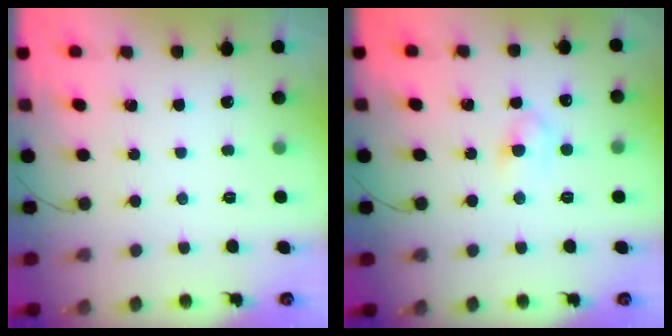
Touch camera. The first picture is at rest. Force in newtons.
{"total": 3.9, "press": 3.6, "slide": 1.4}